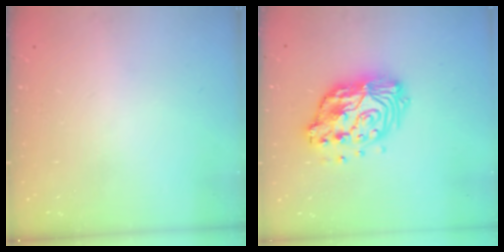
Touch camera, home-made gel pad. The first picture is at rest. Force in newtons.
{"total": 15.5, "press": 15.5, "slide": 1.3}